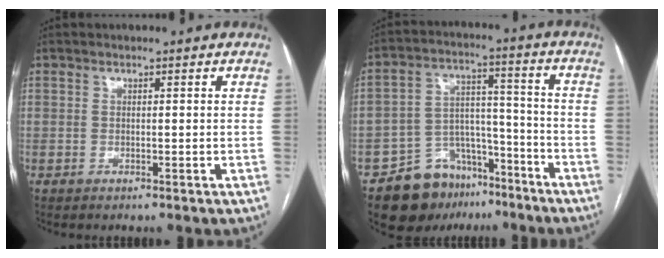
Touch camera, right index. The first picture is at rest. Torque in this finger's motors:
{"motor_torque": [-0.31, 0.12, -0.57, -0.18]}